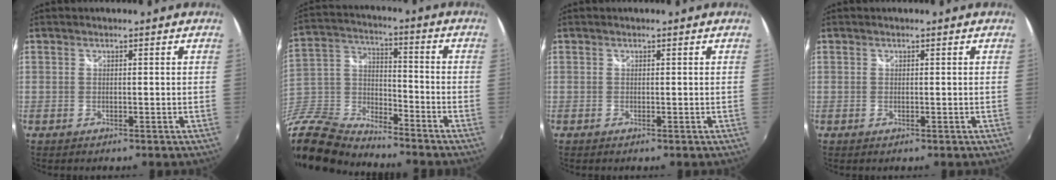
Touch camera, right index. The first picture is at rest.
{"total": 19.2, "force": [-14.9, 8.5, 8.6], "torque": [-0.240, -0.015, -0.294]}
{"total": 0.0}
{"total": 0.0}